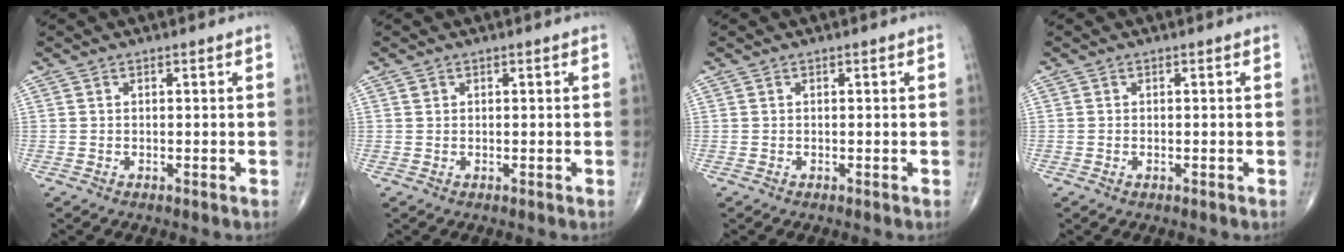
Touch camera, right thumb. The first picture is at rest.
{"total": 0.6, "force": [0.3, 0.5, 0.1], "torque": [0.001, 0.000, 0.004]}
{"total": 0.0}
{"total": 0.0}